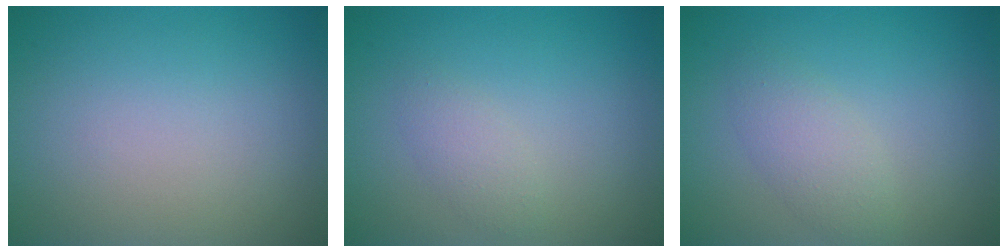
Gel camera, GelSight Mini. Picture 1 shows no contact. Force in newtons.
{"total": 1.5, "press": 1.5, "slide": 0.1}
{"total": 2.4, "press": 2.4, "slide": 0.0}